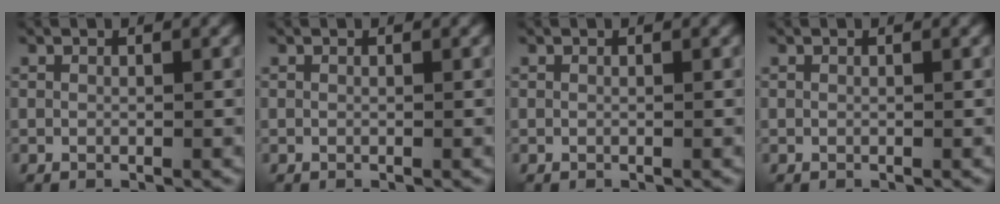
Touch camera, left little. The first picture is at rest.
{"total": 0.0}
{"total": 0.0}
{"total": 0.0}